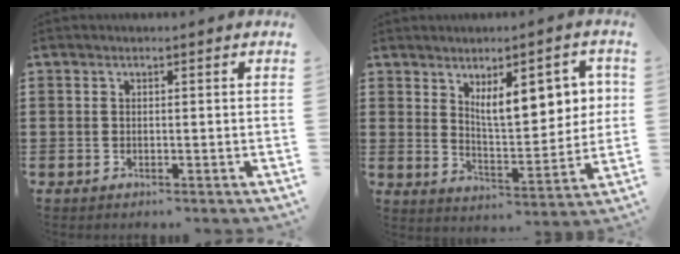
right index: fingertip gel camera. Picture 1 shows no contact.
{"total": 9.3, "force": [3.9, 3.7, 7.5], "torque": [-0.122, -0.005, 0.062]}